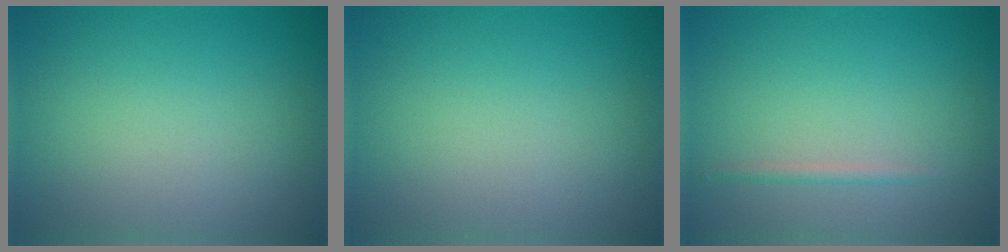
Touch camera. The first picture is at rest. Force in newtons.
{"total": 0.0}
{"total": 0.8, "press": 0.8, "slide": 0.0}